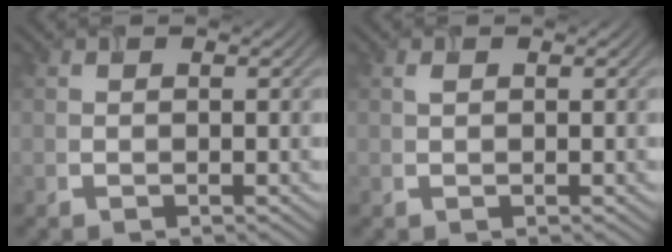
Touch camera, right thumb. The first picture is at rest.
{"total": 0.6, "force": [0.3, 0.2, 0.4], "torque": [-0.013, 0.002, 0.005]}